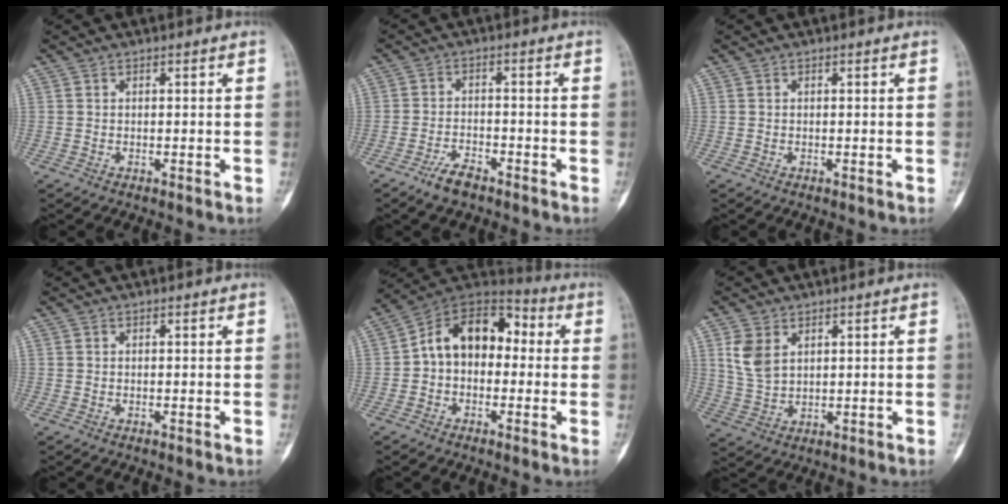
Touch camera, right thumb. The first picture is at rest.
{"total": 4.5, "force": [-3.3, 1.8, 2.5], "torque": [-0.050, 0.016, -0.062]}
{"total": 0.0}
{"total": 0.0}
{"total": 13.6, "force": [0.3, 9.5, 9.7], "torque": [-0.120, 0.050, -0.012]}
{"total": 6.1, "force": [2.5, 3.9, 3.9], "torque": [-0.071, -0.006, 0.061]}